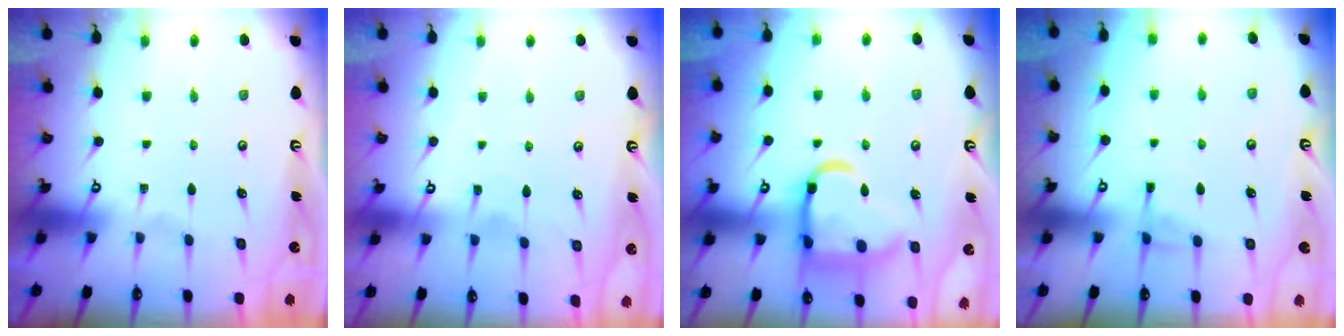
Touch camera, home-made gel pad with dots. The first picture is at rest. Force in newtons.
{"total": 5.8, "press": 5.8, "slide": 0.6}
{"total": 19.5, "press": 19.4, "slide": 1.8}
{"total": 5.2, "press": 5.1, "slide": 0.6}